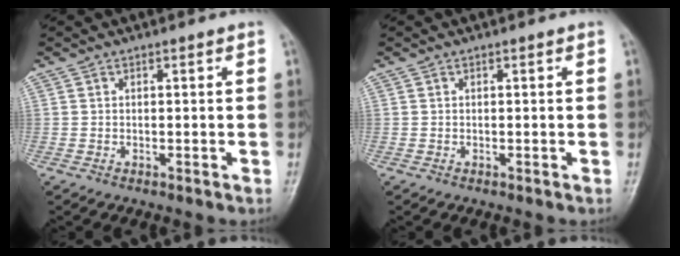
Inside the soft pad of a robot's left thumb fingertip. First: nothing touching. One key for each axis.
{"total": 0.0}